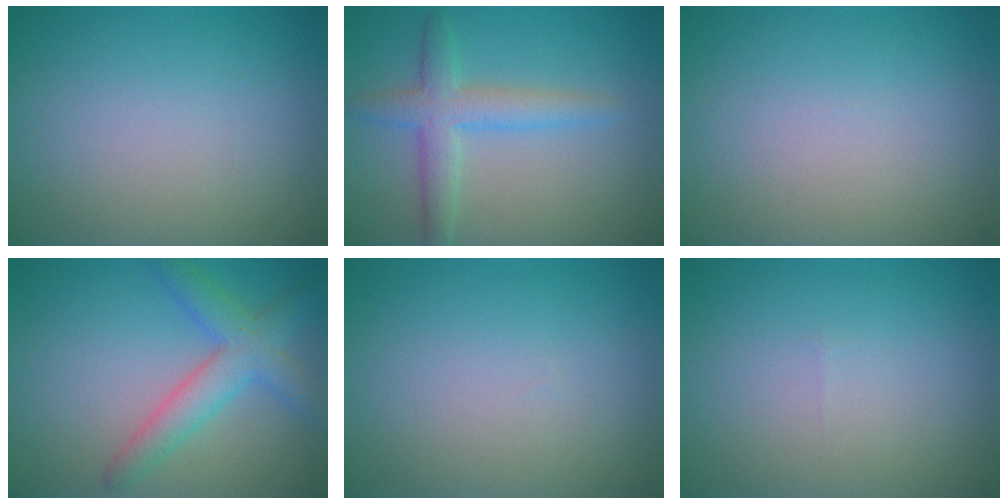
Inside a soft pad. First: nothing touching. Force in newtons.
{"total": 3.7, "press": 3.7, "slide": 0.2}
{"total": 0.0}
{"total": 4.4, "press": 4.4, "slide": 0.2}
{"total": 0.0}
{"total": 0.0}